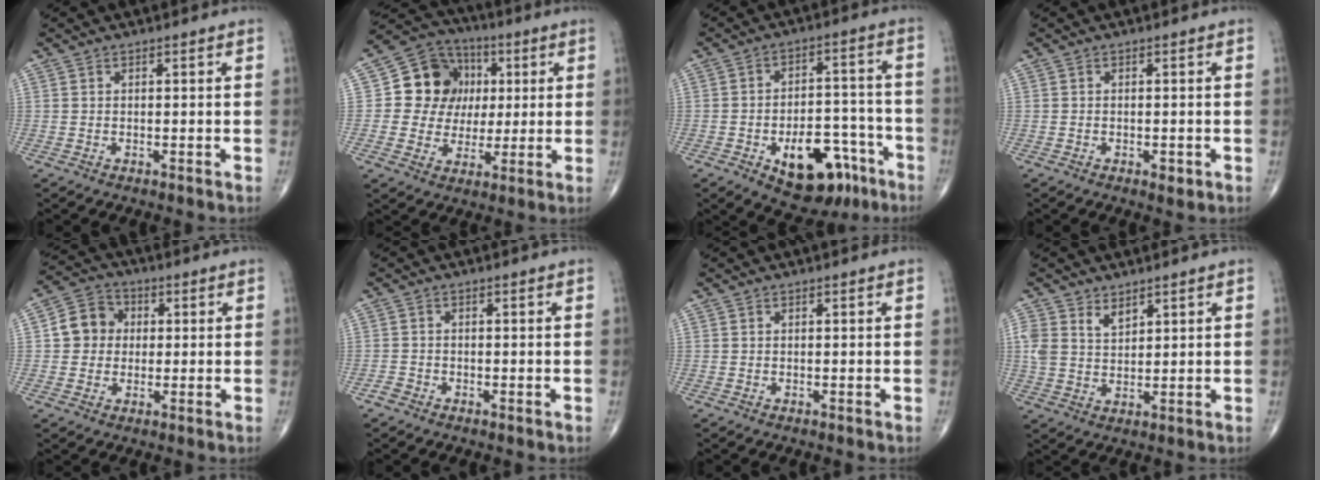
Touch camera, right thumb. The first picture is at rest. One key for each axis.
{"total": 13.4, "fx": 2.2, "fy": 12.0, "fz": 5.7, "tx": -0.046, "ty": 0.010, "tz": 0.036}
{"total": 15.6, "fx": -7.7, "fy": 8.5, "fz": 10.5, "tx": -0.119, "ty": 0.054, "tz": -0.099}
{"total": 1.7, "fx": -0.7, "fy": 0.8, "fz": 1.3, "tx": -0.019, "ty": -0.001, "tz": -0.008}
{"total": 7.7, "fx": 0.7, "fy": 6.9, "fz": 3.1, "tx": -0.028, "ty": 0.014, "tz": -0.001}
{"total": 1.2, "fx": -0.9, "fy": 0.7, "fz": 0.2, "tx": -0.006, "ty": 0.001, "tz": -0.024}
{"total": 0.0}
{"total": 5.1, "fx": 3.0, "fy": 3.1, "fz": 2.6, "tx": -0.035, "ty": -0.017, "tz": 0.065}